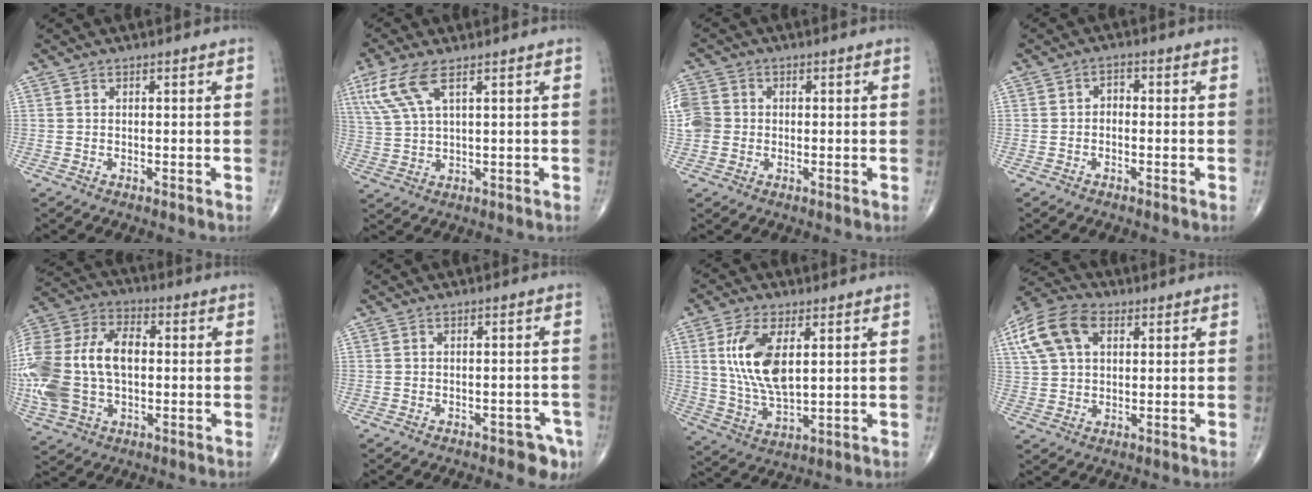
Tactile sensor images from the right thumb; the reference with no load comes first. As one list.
[{"total": 8.2, "force": [4.2, 2.5, 6.6], "torque": [-0.169, -0.005, 0.093]}, {"total": 6.6, "force": [-0.1, 5.9, 3.0], "torque": [-0.062, 0.011, -0.004]}, {"total": 2.0, "force": [-0.4, 1.5, 1.3], "torque": [-0.011, 0.012, -0.015]}, {"total": 23.1, "force": [-0.5, 14.8, 17.8], "torque": [-0.410, 0.021, -0.002]}, {"total": 5.0, "force": [-3.1, 2.5, 3.0], "torque": [-0.025, 0.017, -0.038]}, {"total": 12.7, "force": [3.1, 6.0, 10.8], "torque": [-0.214, -0.017, 0.067]}, {"total": 12.2, "force": [4.4, 7.7, 8.4], "torque": [-0.167, 0.016, 0.080]}]